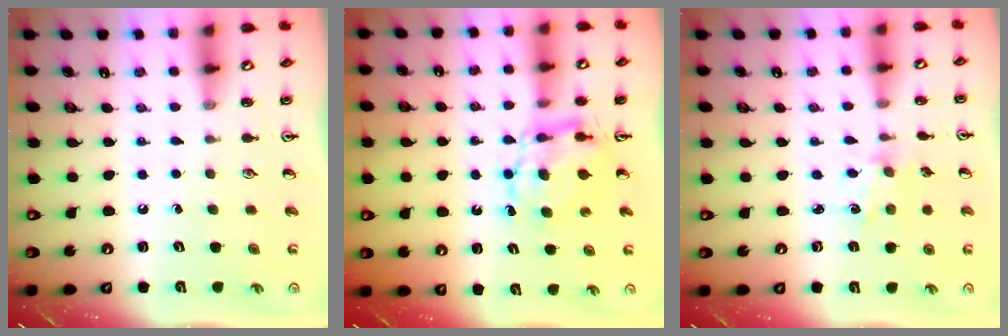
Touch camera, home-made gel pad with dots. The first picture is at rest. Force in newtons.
{"total": 6.8, "press": 6.8, "slide": 0.0}
{"total": 1.3, "press": 1.3, "slide": 0.2}